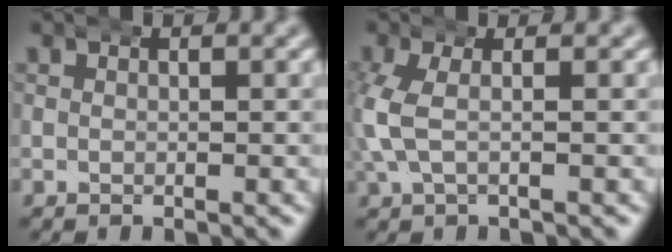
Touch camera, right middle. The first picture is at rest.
{"total": 3.9, "force": [-0.6, 2.4, 3.0], "torque": [-0.090, -0.003, -0.011]}